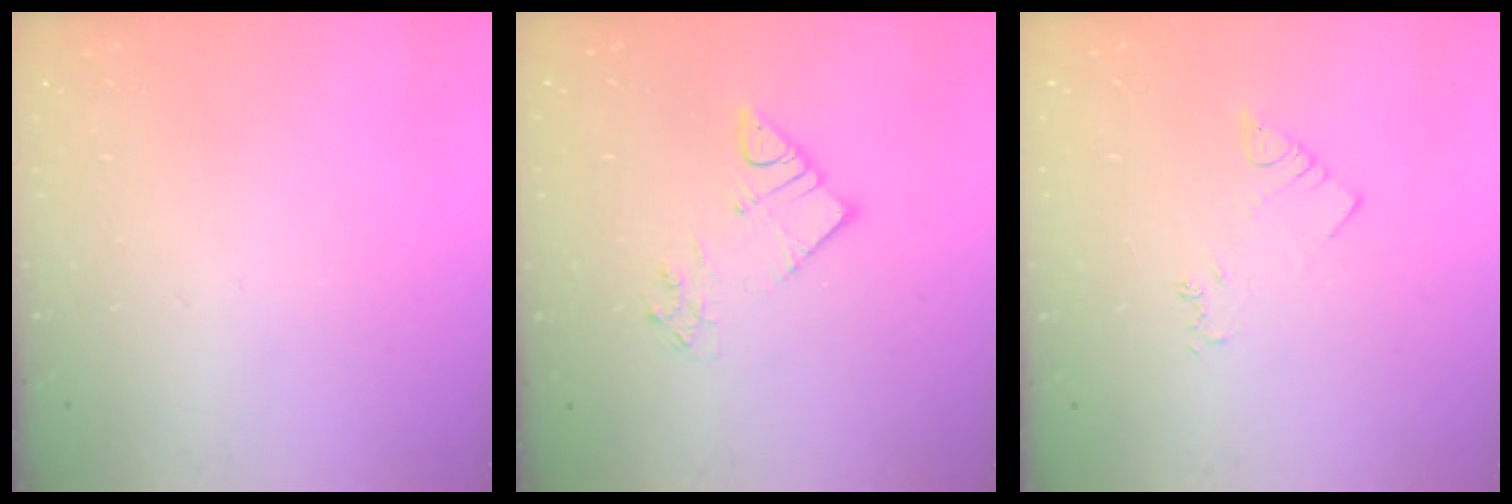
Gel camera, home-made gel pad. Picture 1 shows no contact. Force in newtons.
{"total": 6.3, "press": 6.3, "slide": 0.4}
{"total": 2.3, "press": 2.3, "slide": 0.3}